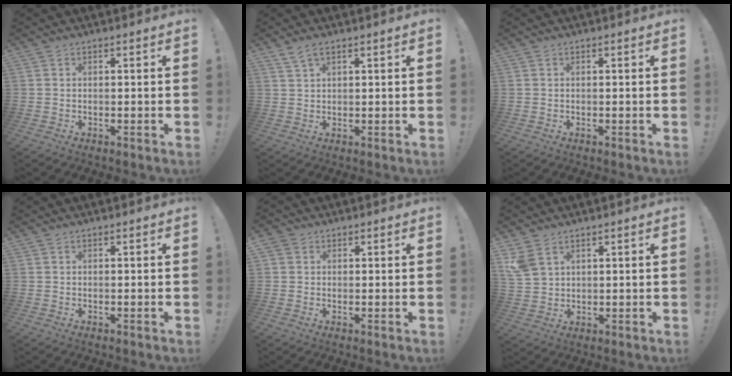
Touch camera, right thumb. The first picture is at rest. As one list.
[{"total": 3.5, "force": [2.3, 1.1, 2.5], "torque": [-0.044, -0.006, 0.041]}, {"total": 0.0}, {"total": 0.0}, {"total": 2.1, "force": [1.1, 1.7, 0.7], "torque": [-0.009, -0.002, 0.021]}, {"total": 5.7, "force": [3.2, 3.6, 3.0], "torque": [-0.061, -0.010, 0.064]}]